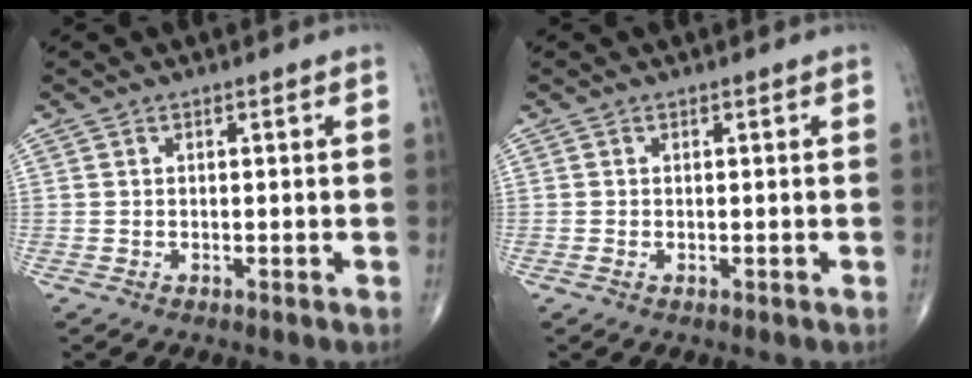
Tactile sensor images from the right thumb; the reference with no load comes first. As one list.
[{"total": 0.0}]